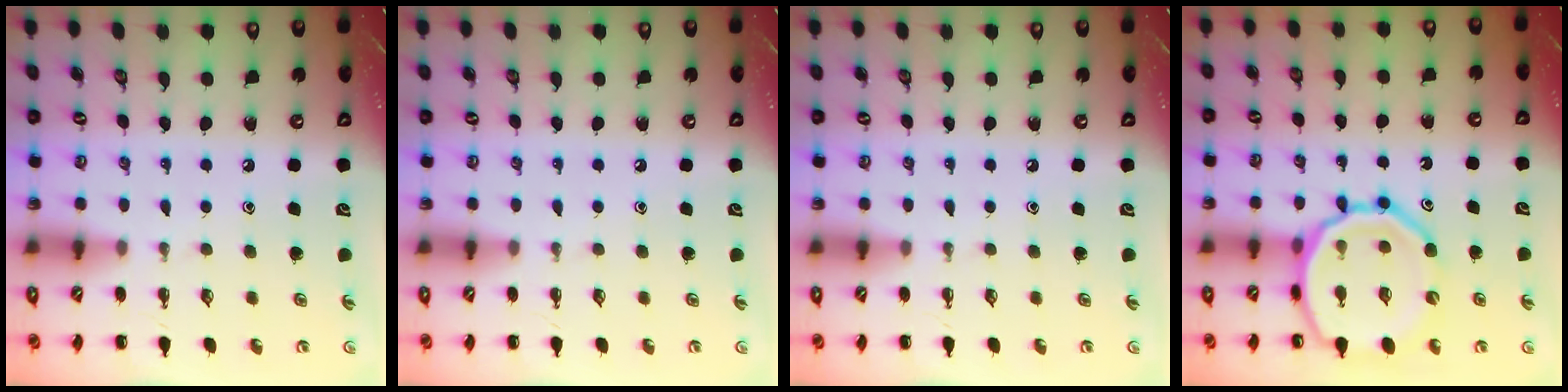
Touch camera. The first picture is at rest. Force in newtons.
{"total": 0.0}
{"total": 0.0}
{"total": 18.2, "press": 18.0, "slide": 2.8}